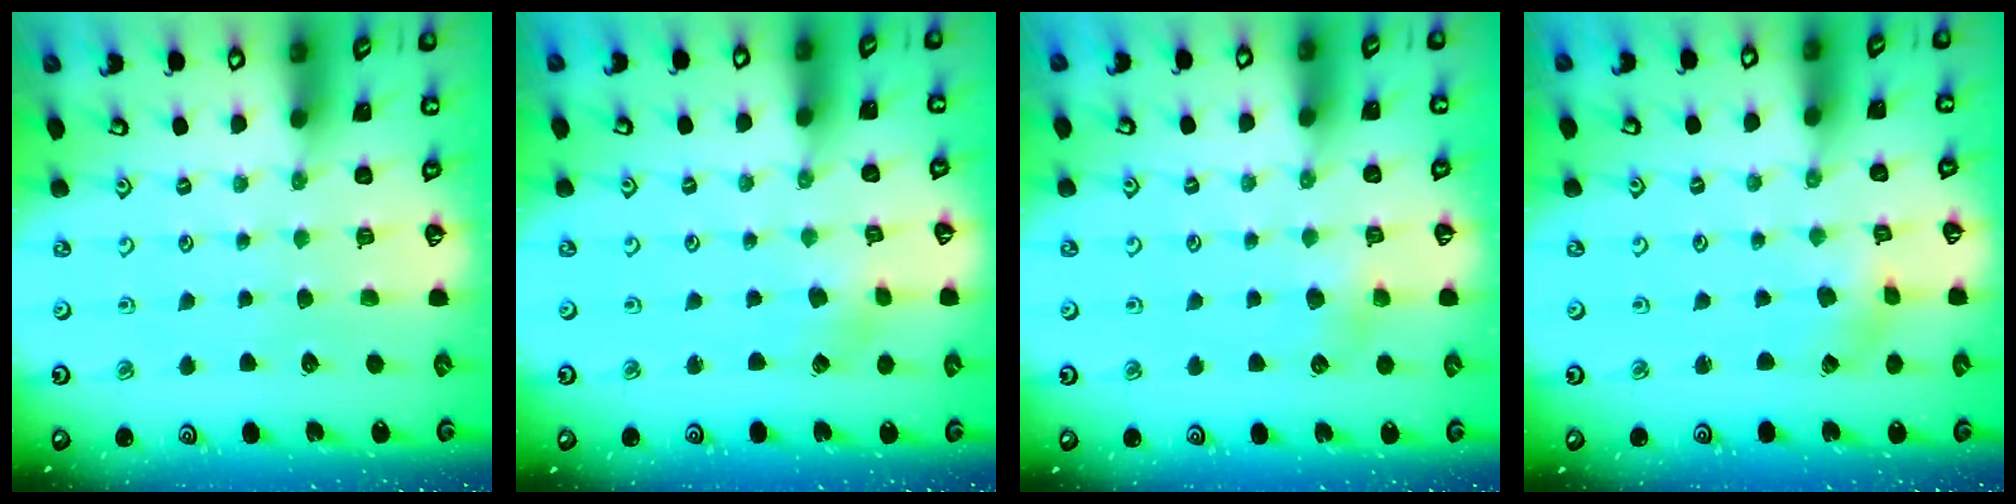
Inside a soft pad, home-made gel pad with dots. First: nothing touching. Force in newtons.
{"total": 2.0, "press": 2.0, "slide": 0.3}
{"total": 5.4, "press": 5.3, "slide": 0.4}
{"total": 0.8, "press": 0.8, "slide": 0.2}